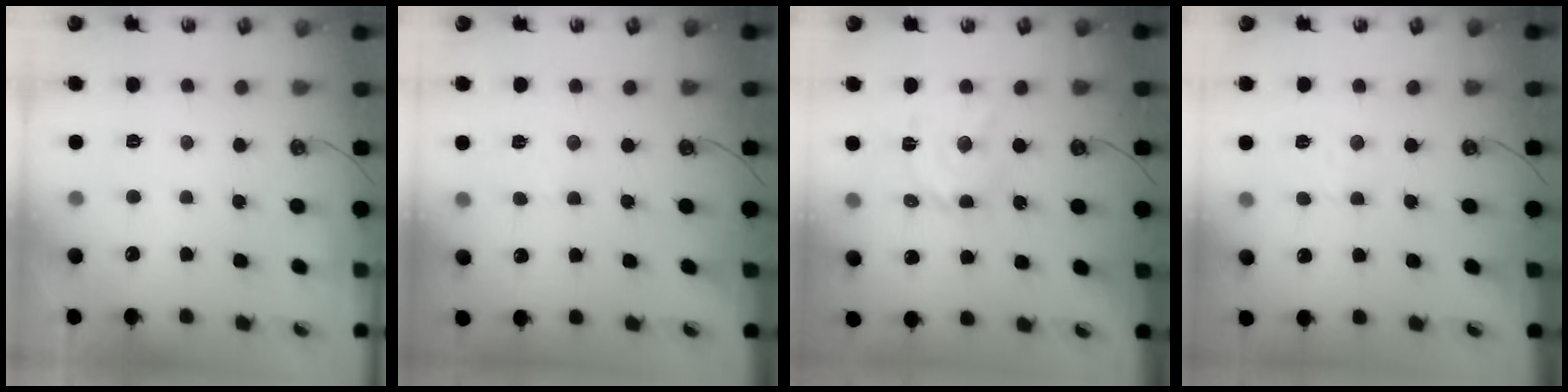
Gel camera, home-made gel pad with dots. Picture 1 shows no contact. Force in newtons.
{"total": 2.8, "press": 2.8, "slide": 0.5}
{"total": 12.2, "press": 12.2, "slide": 0.9}
{"total": 2.1, "press": 2.1, "slide": 0.5}